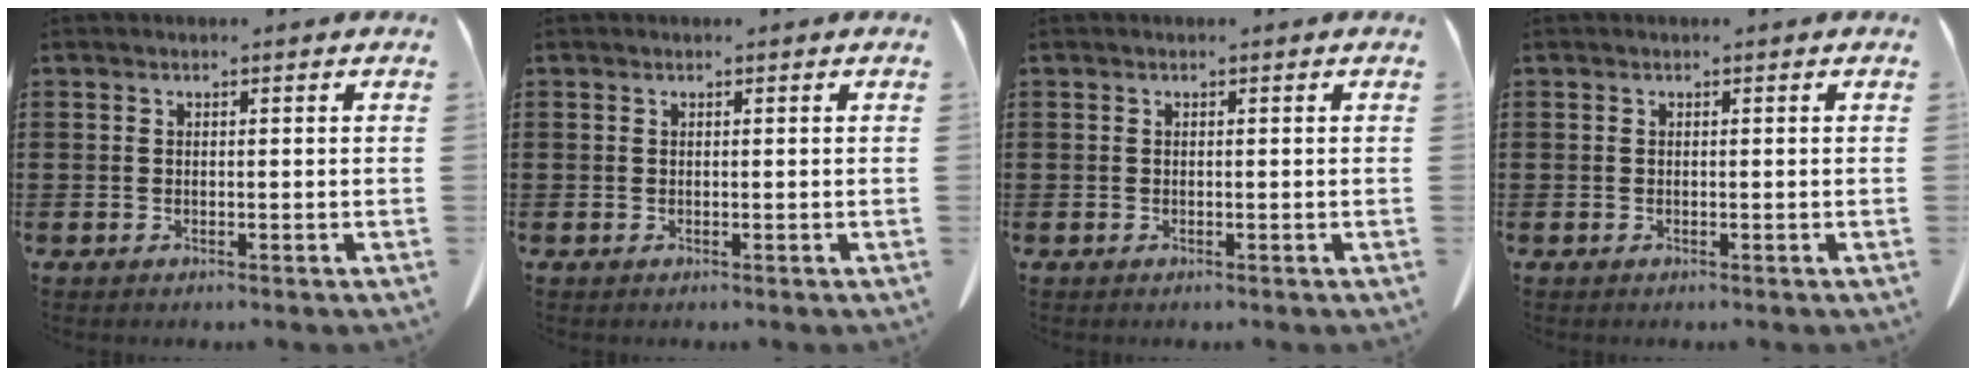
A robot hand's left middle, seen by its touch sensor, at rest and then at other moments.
{"total": 0.0}
{"total": 0.0}
{"total": 0.0}